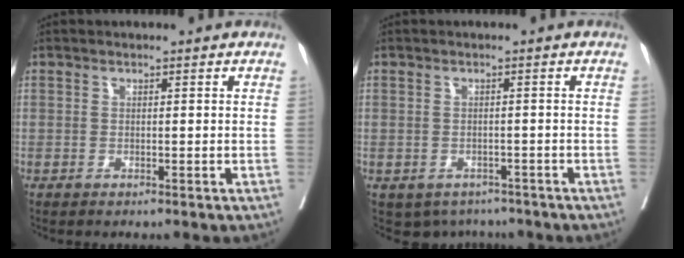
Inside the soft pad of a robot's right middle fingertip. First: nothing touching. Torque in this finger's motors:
{"motor_torque": [0.19, -0.17, -0.02, -0.02]}